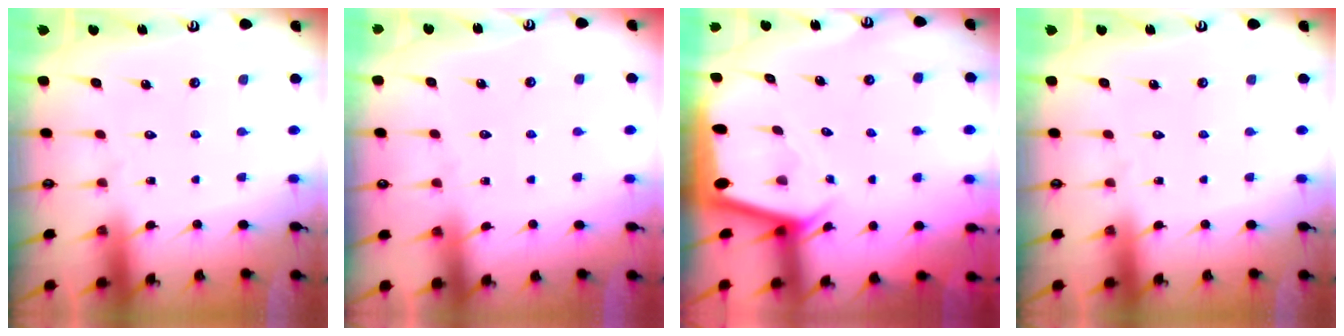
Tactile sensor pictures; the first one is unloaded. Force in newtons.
{"total": 1.8, "press": 1.8, "slide": 0.4}
{"total": 2.3, "press": 2.3, "slide": 0.1}
{"total": 0.0}